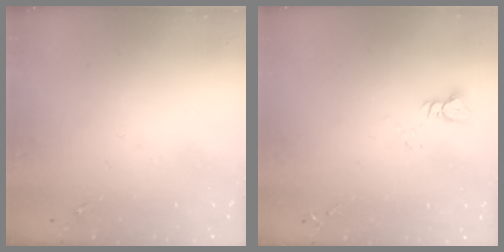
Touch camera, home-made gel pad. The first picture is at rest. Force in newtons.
{"total": 3.8, "press": 3.8, "slide": 0.5}